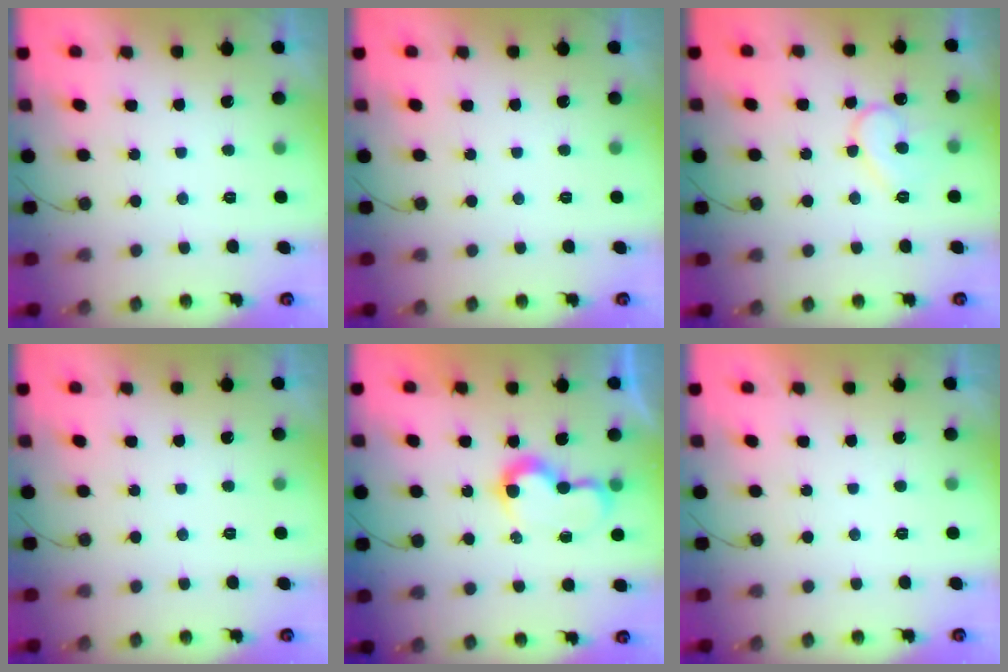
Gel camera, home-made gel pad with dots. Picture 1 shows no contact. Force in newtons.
{"total": 0.0}
{"total": 10.5, "press": 10.5, "slide": 1.0}
{"total": 0.0}
{"total": 7.2, "press": 7.2, "slide": 0.2}
{"total": 1.7, "press": 1.7, "slide": 0.0}